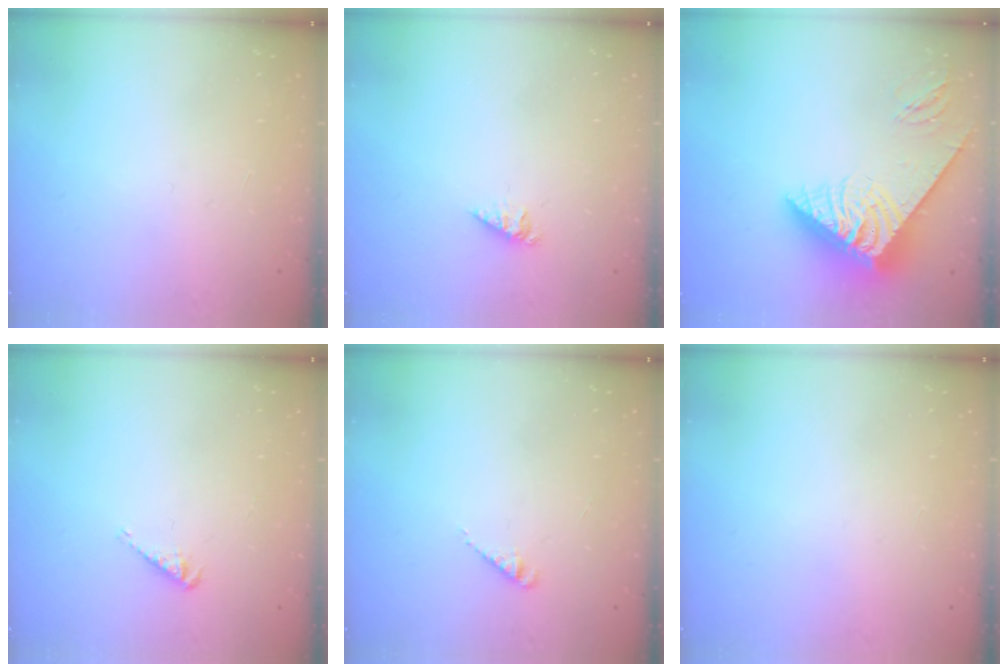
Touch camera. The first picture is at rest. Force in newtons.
{"total": 1.3, "press": 1.3, "slide": 0.2}
{"total": 12.9, "press": 12.8, "slide": 1.3}
{"total": 2.6, "press": 2.5, "slide": 0.4}
{"total": 2.3, "press": 2.3, "slide": 0.4}
{"total": 0.0}